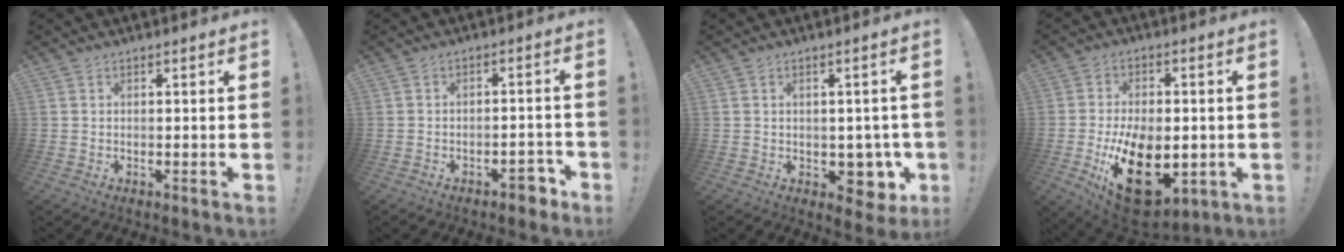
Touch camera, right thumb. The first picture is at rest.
{"total": 4.8, "force": [-3.2, 2.0, 3.0], "torque": [-0.032, 0.017, -0.054]}
{"total": 6.6, "force": [-1.1, 5.4, 3.8], "torque": [-0.030, 0.003, -0.009]}
{"total": 21.4, "force": [-5.5, 13.1, 16.0], "torque": [-0.258, 0.015, -0.075]}